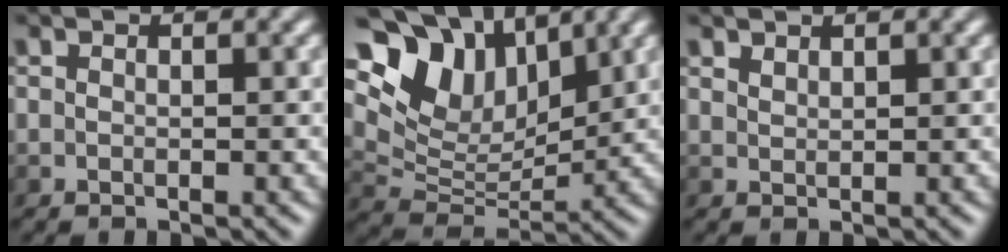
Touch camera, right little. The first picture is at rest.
{"total": 9.9, "force": [5.7, 5.7, 5.7], "torque": [-0.115, 0.011, 0.105]}
{"total": 0.9, "force": [0.9, 0.1, -0.1], "torque": [-0.001, 0.001, 0.020]}